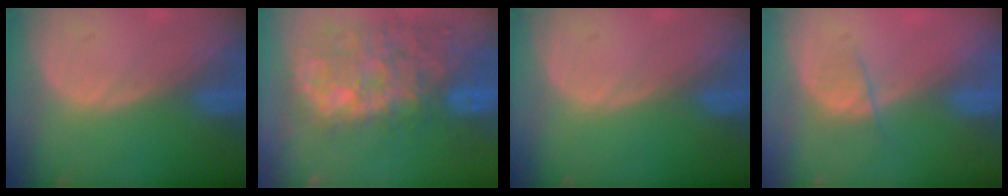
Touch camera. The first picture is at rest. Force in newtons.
{"total": 13.4, "press": 11.6, "slide": 6.7}
{"total": 0.0}
{"total": 2.5, "press": 2.3, "slide": 0.9}